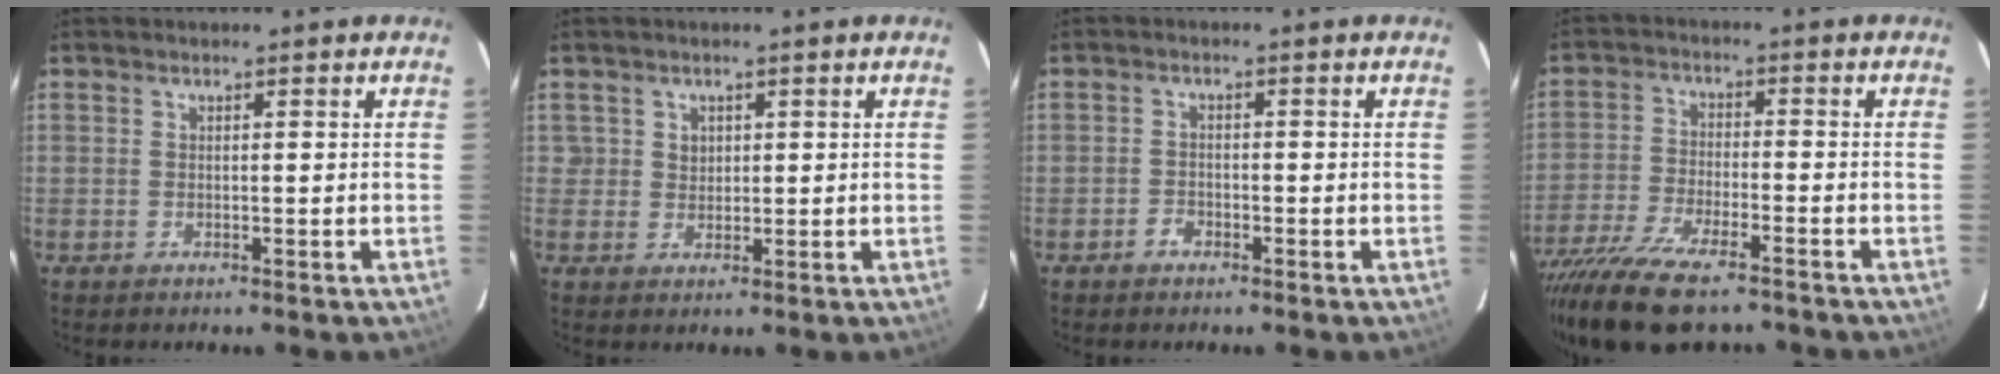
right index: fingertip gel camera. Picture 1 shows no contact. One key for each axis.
{"total": 2.2, "fx": 0.6, "fy": 2.1, "fz": 0.1, "tx": 0.006, "ty": 0.011, "tz": 0.010}
{"total": 1.9, "fx": -1.5, "fy": 1.2, "fz": 0.6, "tx": -0.012, "ty": 0.004, "tz": -0.026}
{"total": 17.8, "fx": -13.6, "fy": 5.0, "fz": 10.2, "tx": -0.225, "ty": -0.056, "tz": -0.241}